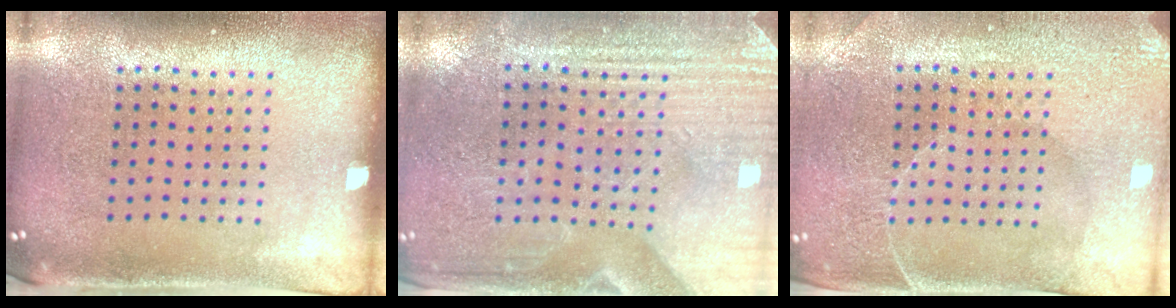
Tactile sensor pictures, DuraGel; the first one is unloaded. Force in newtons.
{"total": 3.2, "press": 3.0, "slide": 0.9}
{"total": 3.3, "press": 3.3, "slide": 0.4}